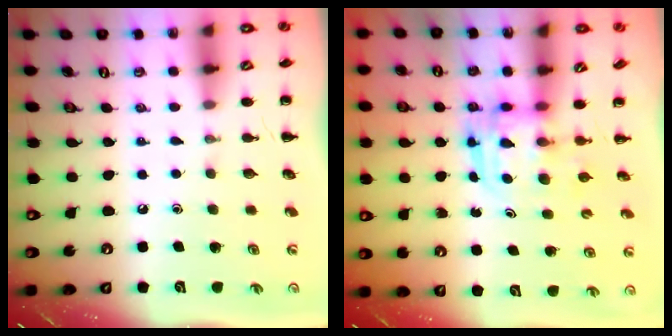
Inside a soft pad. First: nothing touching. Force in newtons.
{"total": 3.0, "press": 3.0, "slide": 0.3}